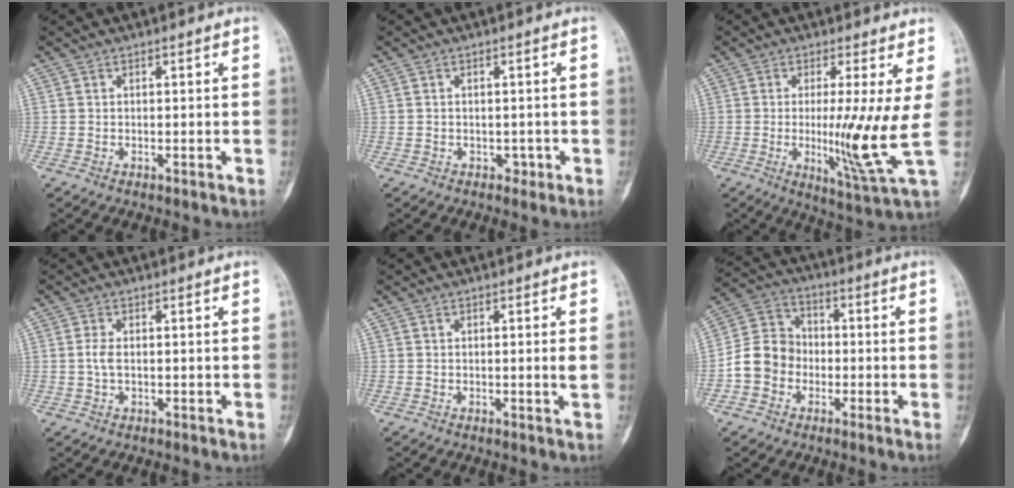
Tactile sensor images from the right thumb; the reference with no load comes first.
{"total": 1.3, "force": [-0.5, 1.1, 0.4], "torque": [0.002, 0.005, -0.006]}
{"total": 10.7, "force": [0.3, -0.2, 10.6], "torque": [-0.201, -0.040, 0.003]}
{"total": 2.1, "force": [-0.1, 1.2, 1.8], "torque": [-0.040, 0.002, -0.004]}
{"total": 1.3, "force": [0.0, -0.1, 1.3], "torque": [-0.024, -0.003, 0.000]}
{"total": 9.4, "force": [-2.6, 8.1, 4.0], "torque": [-0.060, 0.037, -0.059]}